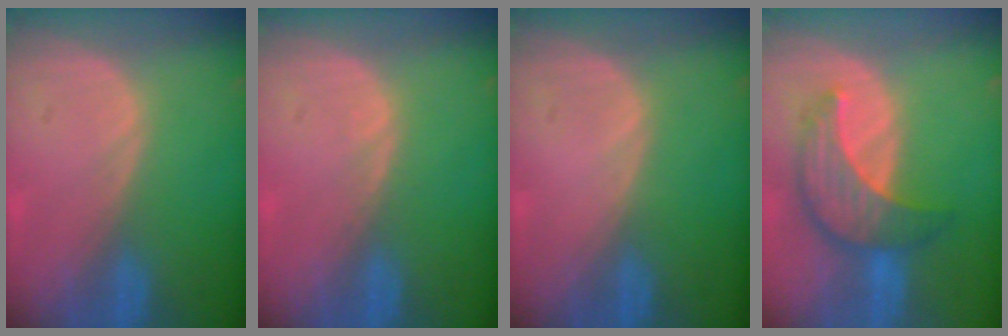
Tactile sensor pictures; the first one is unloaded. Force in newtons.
{"total": 0.5, "press": 0.5, "slide": 0.1}
{"total": 0.0}
{"total": 7.8, "press": 7.5, "slide": 2.3}